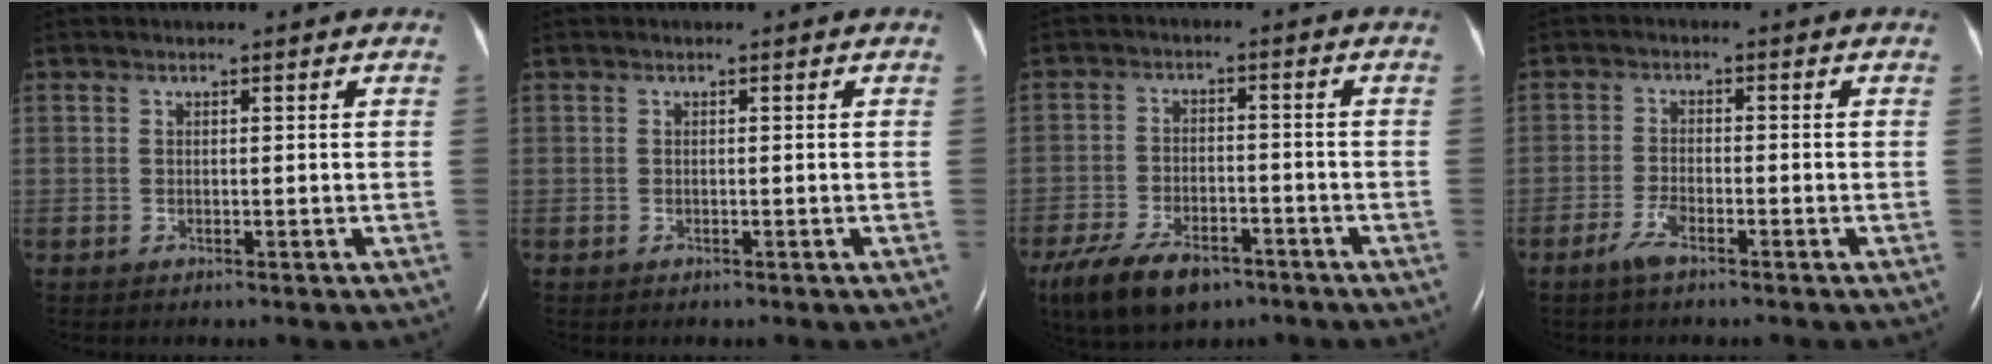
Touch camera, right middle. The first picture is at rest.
{"total": 0.0}
{"total": 10.9, "force": [-7.5, 4.9, 6.2], "torque": [-0.119, -0.012, -0.127]}
{"total": 3.1, "force": [-2.2, 0.6, 2.1], "torque": [-0.051, -0.002, -0.045]}